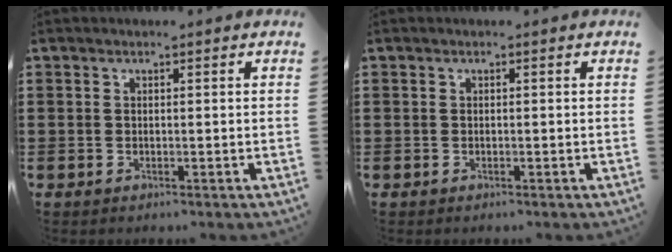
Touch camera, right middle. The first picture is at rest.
{"total": 0.0}